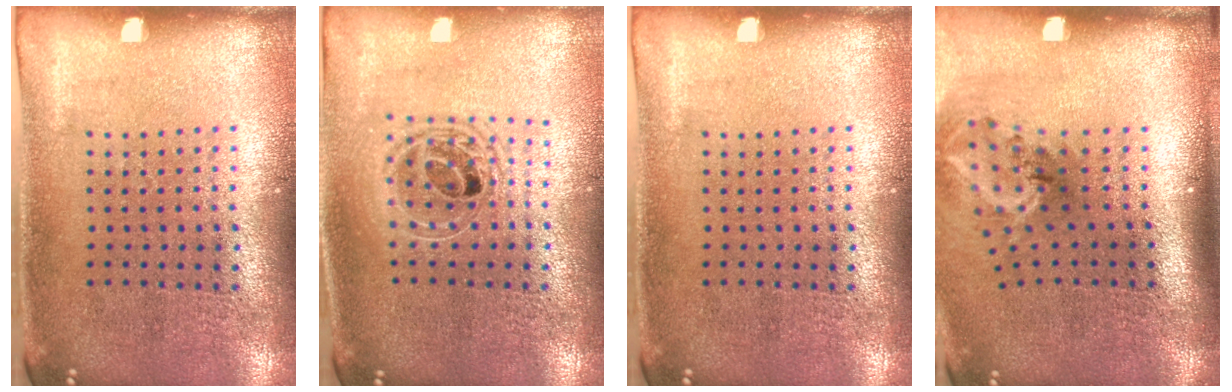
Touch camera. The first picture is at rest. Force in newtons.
{"total": 1.6, "press": 1.4, "slide": 0.9}
{"total": 0.0}
{"total": 2.0, "press": 1.4, "slide": 1.5}